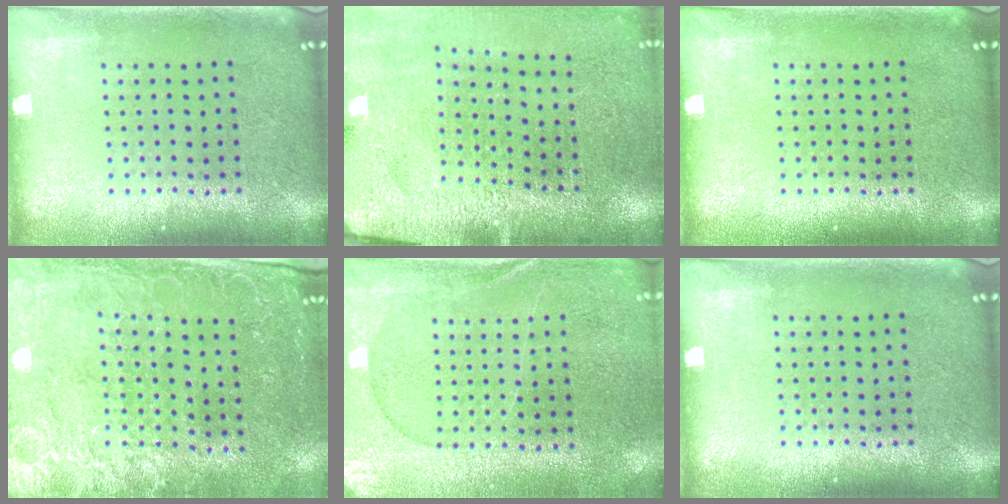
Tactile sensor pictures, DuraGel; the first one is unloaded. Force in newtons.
{"total": 3.0, "press": 3.0, "slide": 0.4}
{"total": 0.0}
{"total": 3.0, "press": 2.8, "slide": 1.1}
{"total": 0.8, "press": 0.6, "slide": 0.5}
{"total": 0.0}